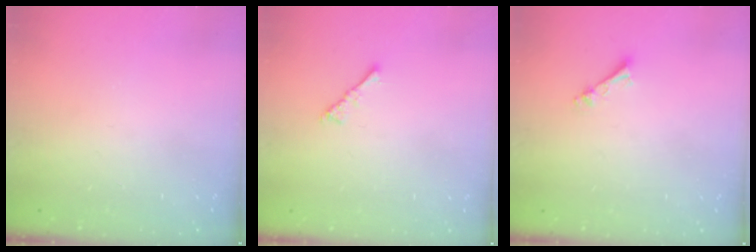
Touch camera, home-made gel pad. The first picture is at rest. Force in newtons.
{"total": 2.1, "press": 2.1, "slide": 0.5}
{"total": 3.6, "press": 3.6, "slide": 0.3}